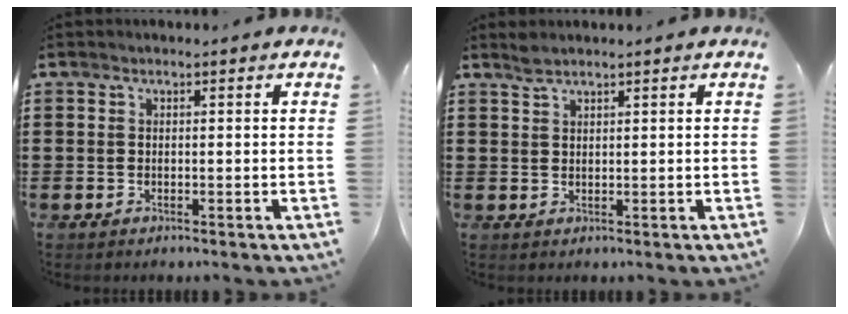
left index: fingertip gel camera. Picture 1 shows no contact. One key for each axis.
{"total": 1.6, "fx": 1.4, "fy": 0.2, "fz": 0.7, "tx": -0.016, "ty": 0.001, "tz": 0.026}